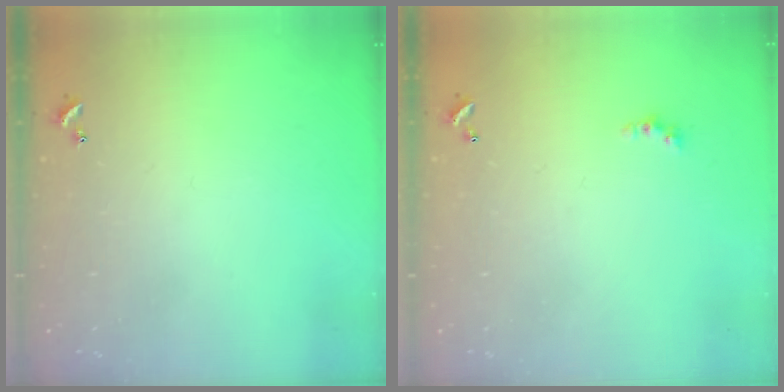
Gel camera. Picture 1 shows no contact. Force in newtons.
{"total": 1.3, "press": 1.2, "slide": 0.4}